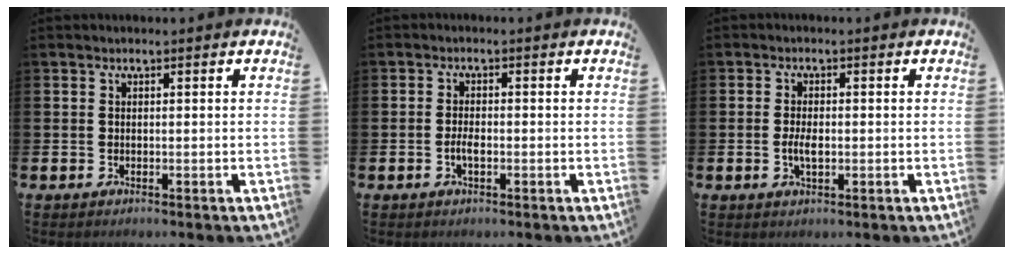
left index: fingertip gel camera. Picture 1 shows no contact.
{"total": 1.9, "force": [-0.6, 0.7, 1.6], "torque": [-0.029, 0.001, -0.012]}
{"total": 2.6, "force": [-0.3, 1.2, 2.3], "torque": [-0.041, 0.001, -0.007]}